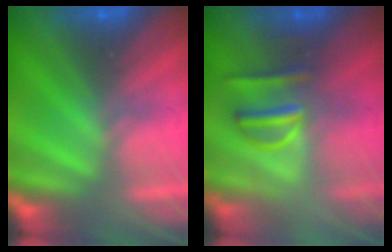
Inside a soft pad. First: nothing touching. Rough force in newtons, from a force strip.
{"total": 2.9}